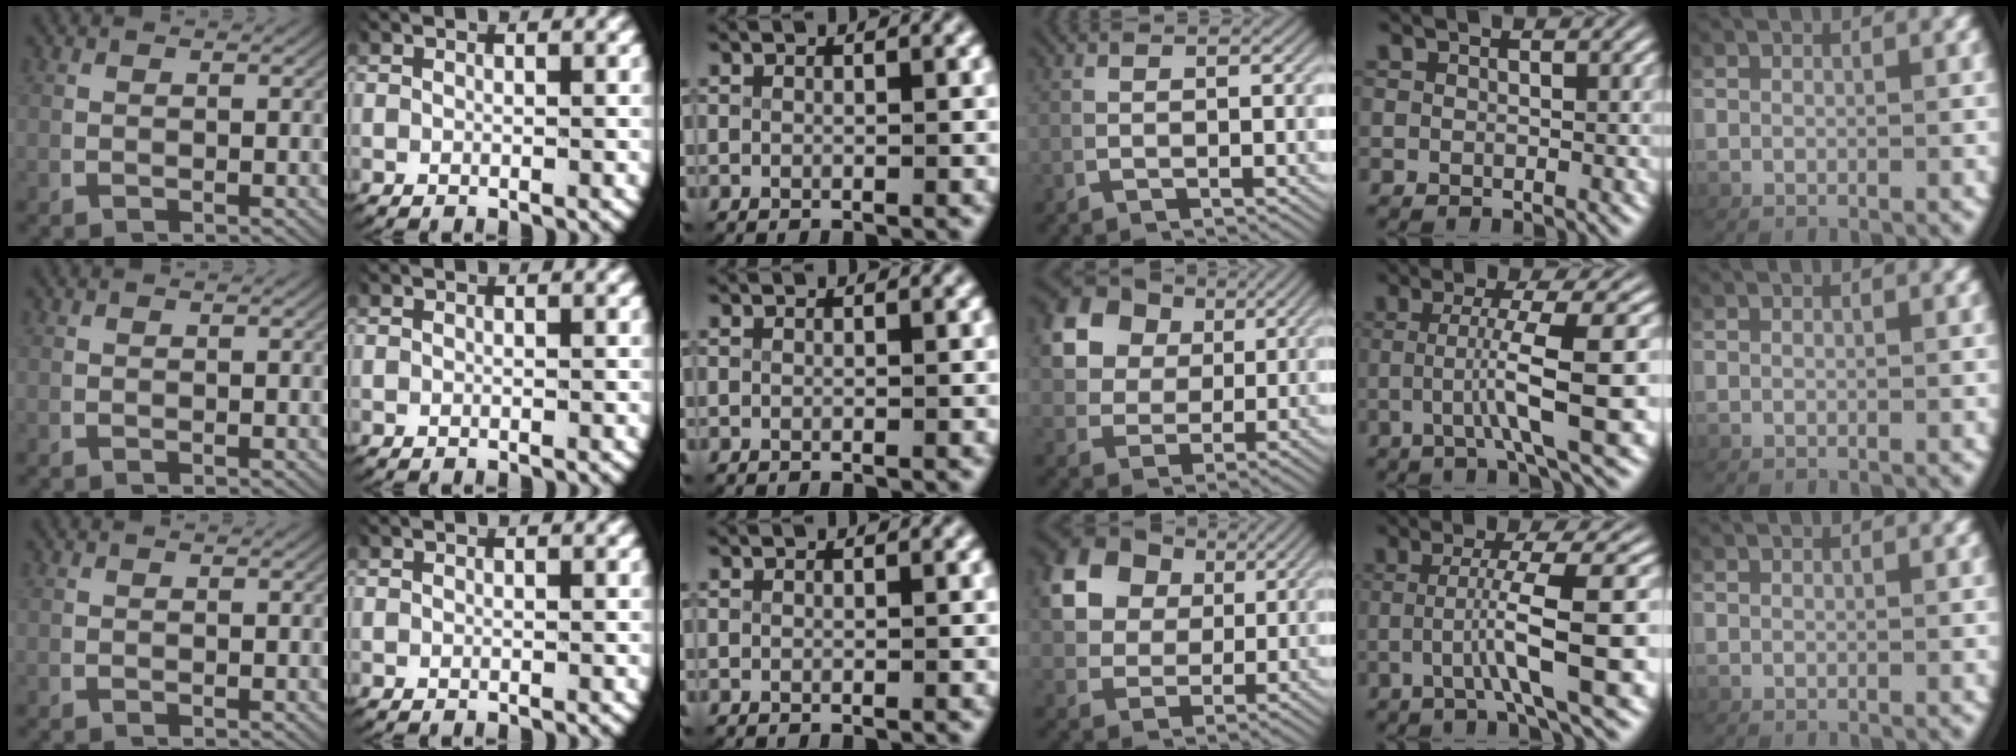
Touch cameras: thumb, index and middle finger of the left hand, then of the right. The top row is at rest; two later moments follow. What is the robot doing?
{"motion": "grasp_and_lifting", "object": "card"}